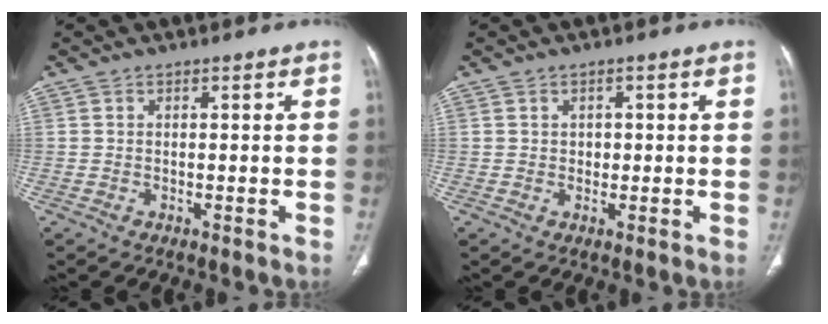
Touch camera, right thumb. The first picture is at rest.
{"total": 1.6, "force": [0.4, 1.3, 0.9], "torque": [-0.004, 0.000, 0.007]}